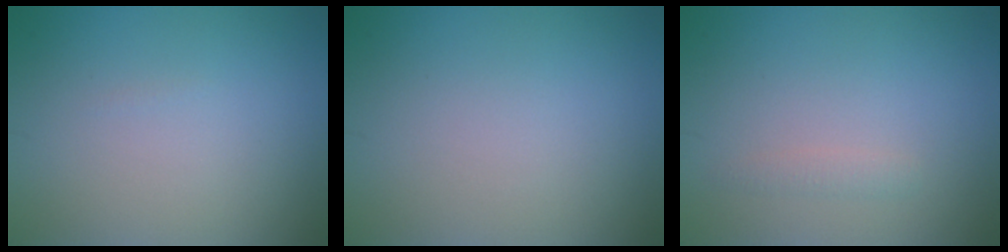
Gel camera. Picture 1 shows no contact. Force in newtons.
{"total": 0.0}
{"total": 0.9, "press": 0.9, "slide": 0.0}